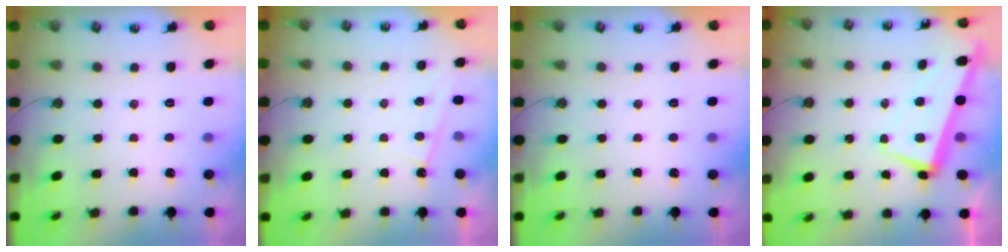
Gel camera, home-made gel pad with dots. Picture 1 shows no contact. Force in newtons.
{"total": 0.7, "press": 0.7, "slide": 0.2}
{"total": 0.0}
{"total": 2.5, "press": 1.9, "slide": 1.7}